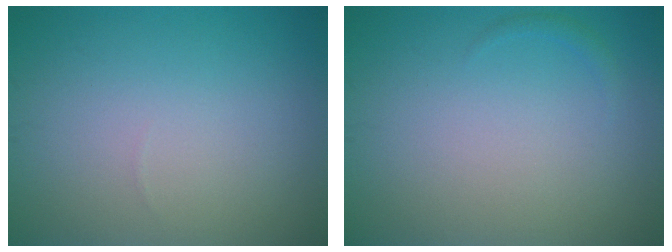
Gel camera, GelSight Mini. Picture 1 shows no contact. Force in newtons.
{"total": 0.6, "press": 0.6, "slide": 0.1}